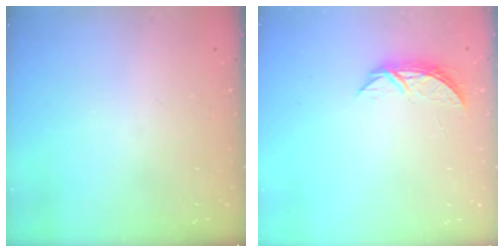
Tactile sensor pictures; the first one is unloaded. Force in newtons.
{"total": 5.2, "press": 5.2, "slide": 0.6}